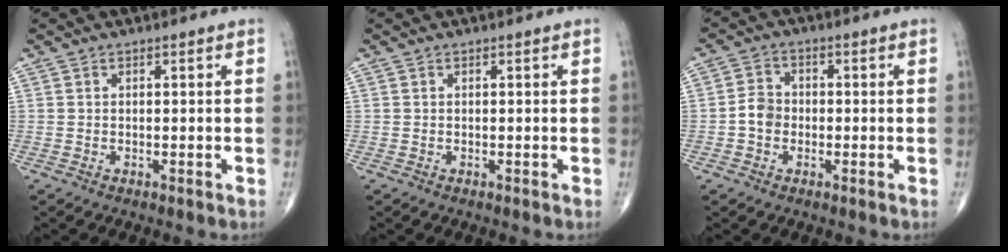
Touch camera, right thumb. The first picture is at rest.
{"total": 0.0}
{"total": 3.9, "force": [-0.8, 3.2, 2.0], "torque": [-0.027, 0.013, -0.023]}